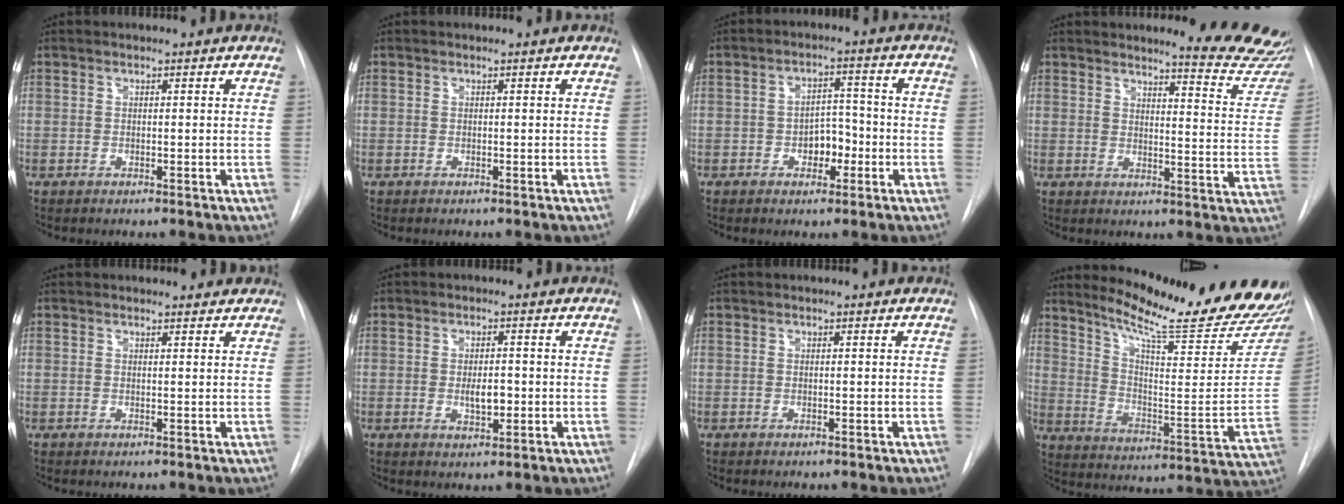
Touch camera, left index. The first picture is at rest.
{"total": 0.0}
{"total": 4.6, "force": [-2.0, 2.8, 3.1], "torque": [-0.040, 0.008, -0.030]}
{"total": 13.3, "force": [12.8, 0.7, 3.5], "torque": [-0.023, -0.105, 0.122]}
{"total": 3.2, "force": [3.0, 1.0, 0.5], "torque": [-0.004, 0.003, 0.026]}
{"total": 3.2, "force": [-0.7, 1.3, 2.8], "torque": [-0.045, -0.005, -0.008]}
{"total": 0.0}
{"total": 24.6, "force": [22.0, 1.6, 10.8], "torque": [-0.165, -0.112, 0.289]}